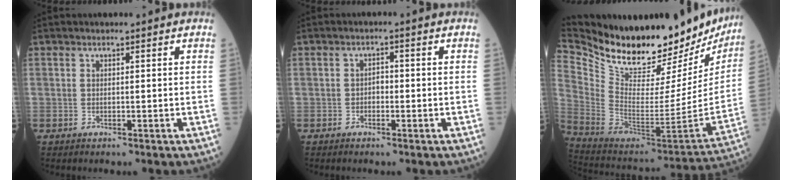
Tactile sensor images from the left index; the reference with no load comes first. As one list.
[{"total": 1.5, "force": [-0.6, 0.9, 1.0], "torque": [-0.008, 0.002, -0.014]}, {"total": 34.9, "force": [28.9, 10.3, 16.7], "torque": [-0.310, -0.069, 0.420]}]